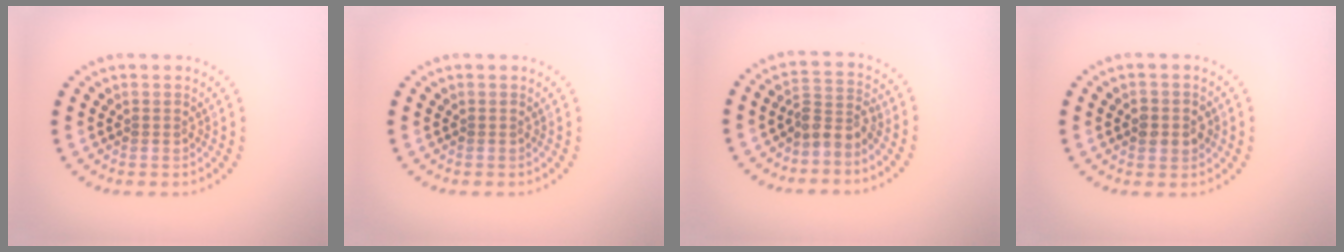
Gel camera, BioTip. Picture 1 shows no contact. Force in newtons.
{"total": 0.0}
{"total": 2.6, "press": 2.0, "slide": 1.8}
{"total": 2.0, "press": 2.0, "slide": 0.0}